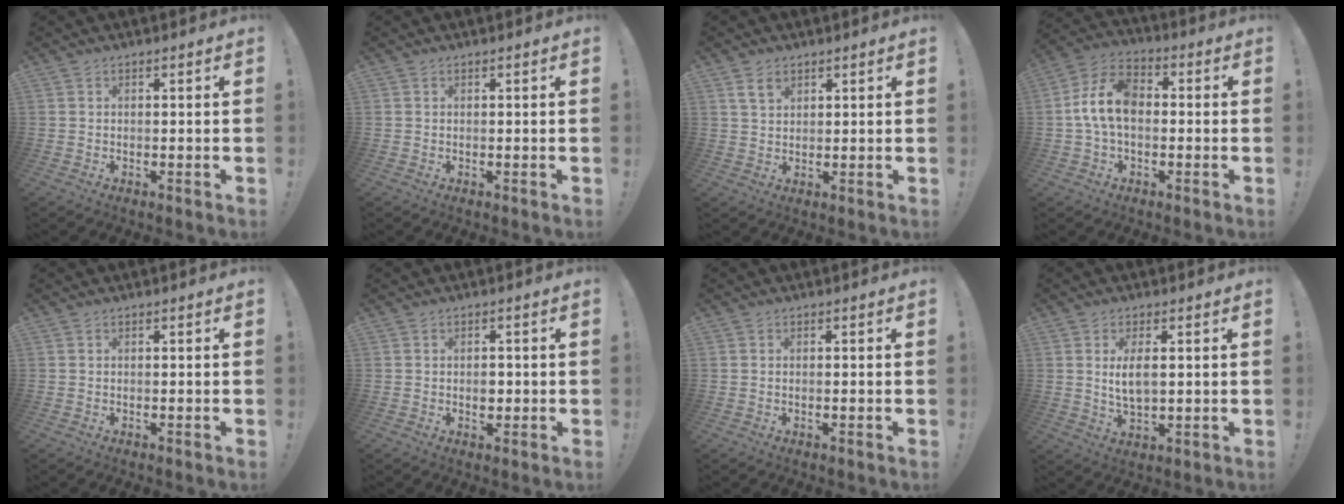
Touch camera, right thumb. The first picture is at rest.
{"total": 0.0}
{"total": 4.6, "force": [2.6, 3.1, 2.2], "torque": [-0.030, -0.007, 0.049]}
{"total": 12.0, "force": [-0.1, 7.8, 9.1], "torque": [-0.171, 0.010, 0.000]}
{"total": 0.0}
{"total": 2.9, "force": [-0.2, 2.4, 1.6], "torque": [-0.007, -0.003, -0.009]}
{"total": 0.0}
{"total": 6.0, "force": [1.1, 2.5, 5.4], "torque": [-0.092, -0.011, 0.012]}